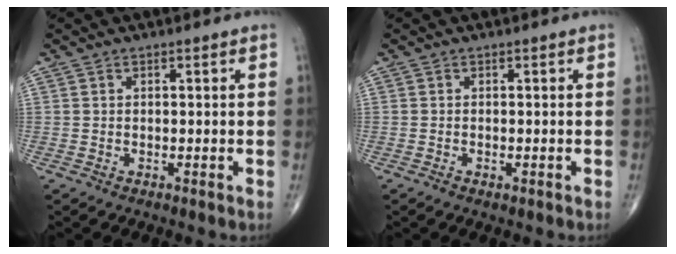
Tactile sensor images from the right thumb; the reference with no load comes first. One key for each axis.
{"total": 0.9, "fx": -0.5, "fy": 0.4, "fz": 0.7, "tx": -0.015, "ty": 0.002, "tz": -0.007}